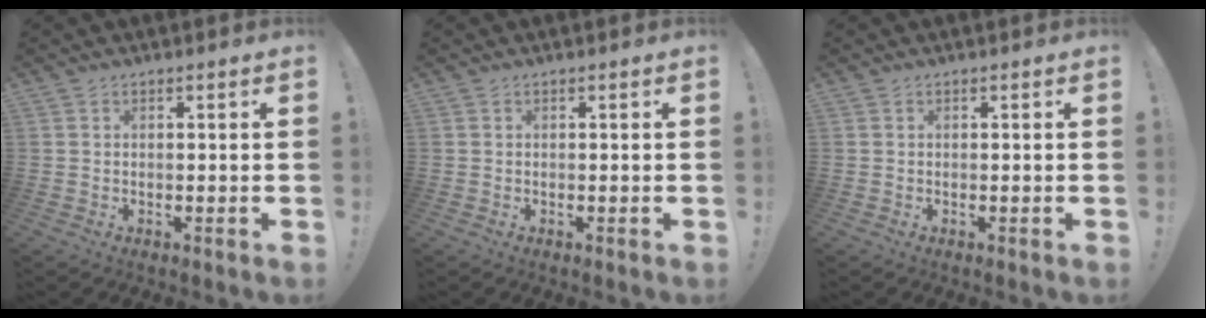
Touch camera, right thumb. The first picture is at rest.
{"total": 0.0}
{"total": 0.0}